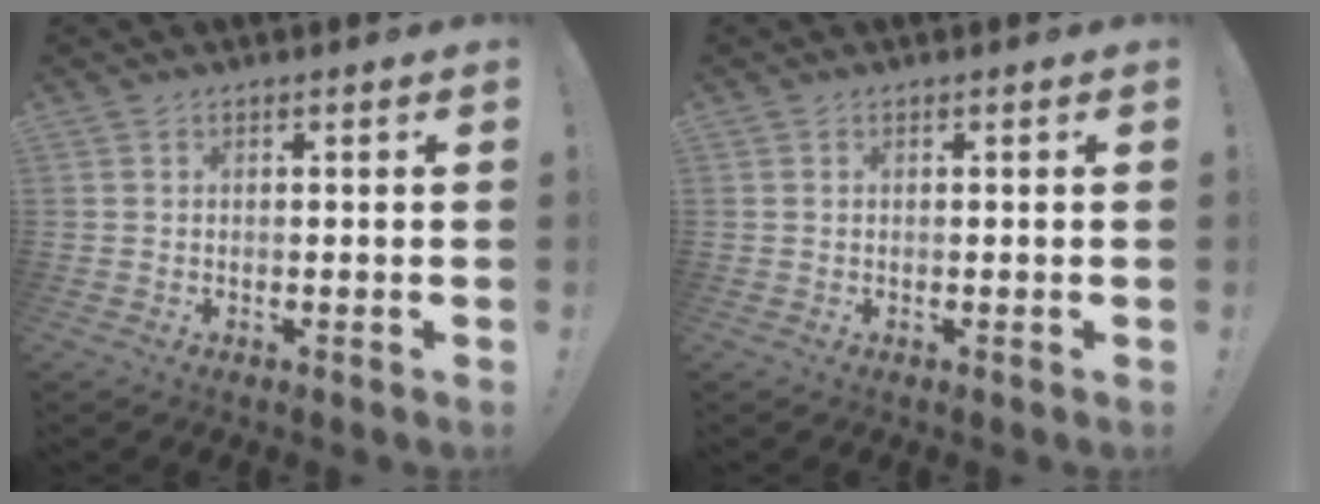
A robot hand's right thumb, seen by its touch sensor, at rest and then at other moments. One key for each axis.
{"total": 0.0}